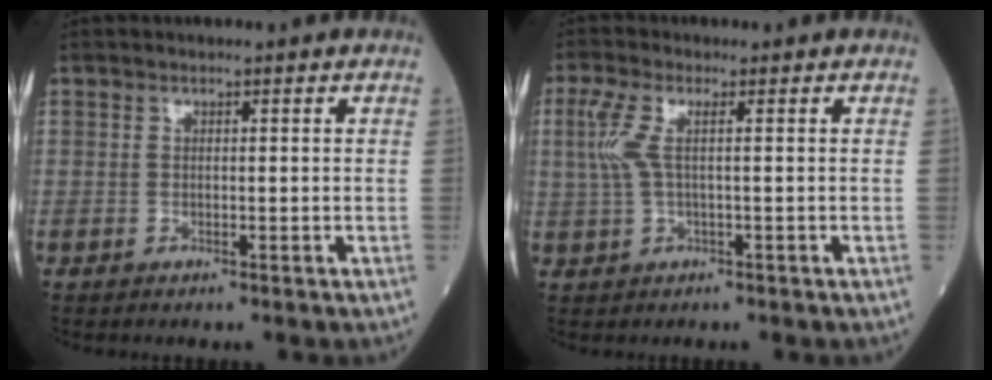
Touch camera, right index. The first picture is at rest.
{"total": 4.2, "force": [0.7, 0.9, 4.0], "torque": [-0.113, 0.014, 0.015]}